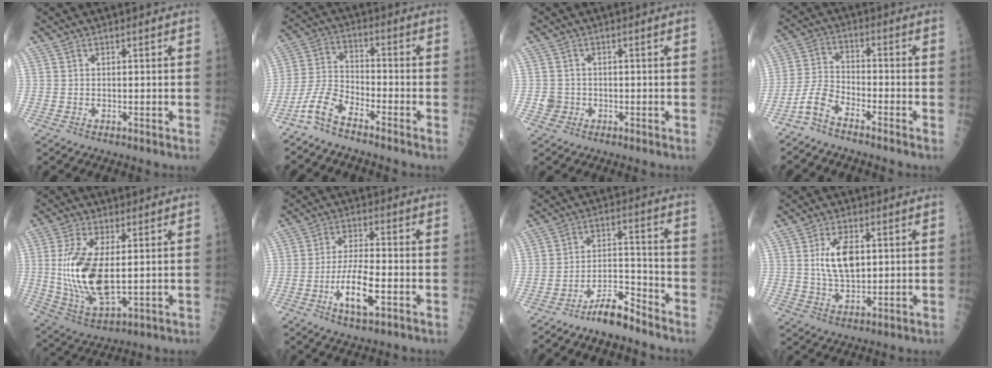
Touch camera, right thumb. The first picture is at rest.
{"total": 7.4, "force": [-5.7, 1.6, 4.5], "torque": [-0.111, 0.040, -0.124]}
{"total": 2.0, "force": [-0.6, 1.9, 0.2], "torque": [0.010, 0.009, -0.011]}
{"total": 5.8, "force": [-4.5, 1.4, 3.4], "torque": [-0.083, 0.033, -0.099]}
{"total": 15.5, "force": [0.8, 6.7, 14.0], "torque": [-0.290, -0.019, 0.028]}
{"total": 9.0, "force": [-3.0, 2.4, 8.1], "torque": [-0.162, 0.011, -0.055]}
{"total": 8.1, "force": [-6.8, 1.6, 4.1], "torque": [-0.075, 0.064, -0.121]}
{"total": 8.7, "force": [1.7, 4.3, 7.3], "torque": [-0.123, -0.007, 0.035]}